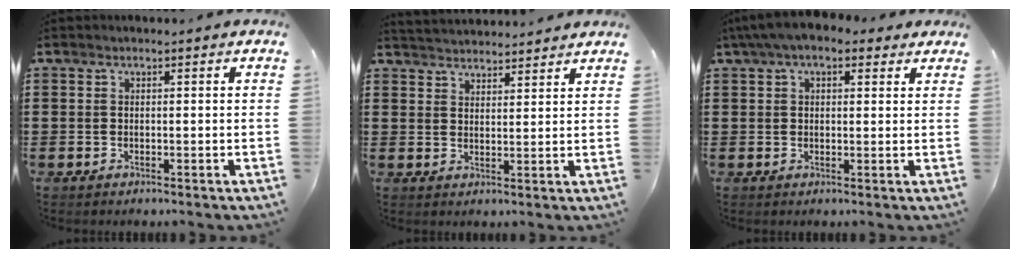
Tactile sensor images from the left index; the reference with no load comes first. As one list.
[{"total": 3.0, "force": [3.0, -0.1, -0.4], "torque": [-0.003, -0.011, 0.055]}, {"total": 4.9, "force": [3.4, 2.2, 2.8], "torque": [-0.068, 0.006, 0.061]}]